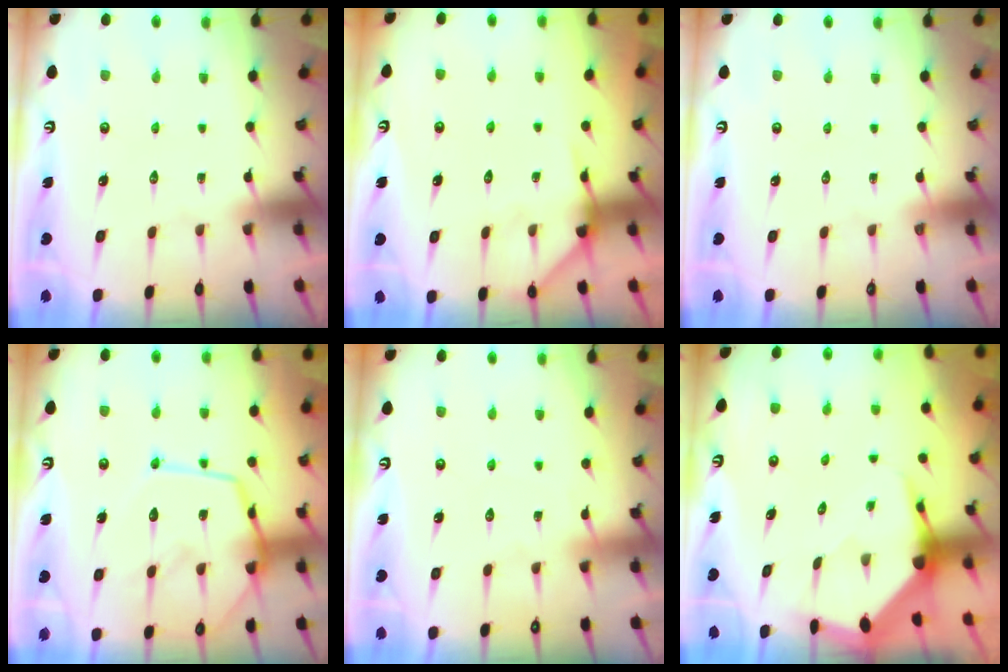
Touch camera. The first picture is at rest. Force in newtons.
{"total": 7.1, "press": 7.0, "slide": 0.5}
{"total": 0.0}
{"total": 15.1, "press": 15.0, "slide": 1.6}
{"total": 3.4, "press": 3.4, "slide": 0.5}
{"total": 5.0, "press": 5.0, "slide": 0.5}